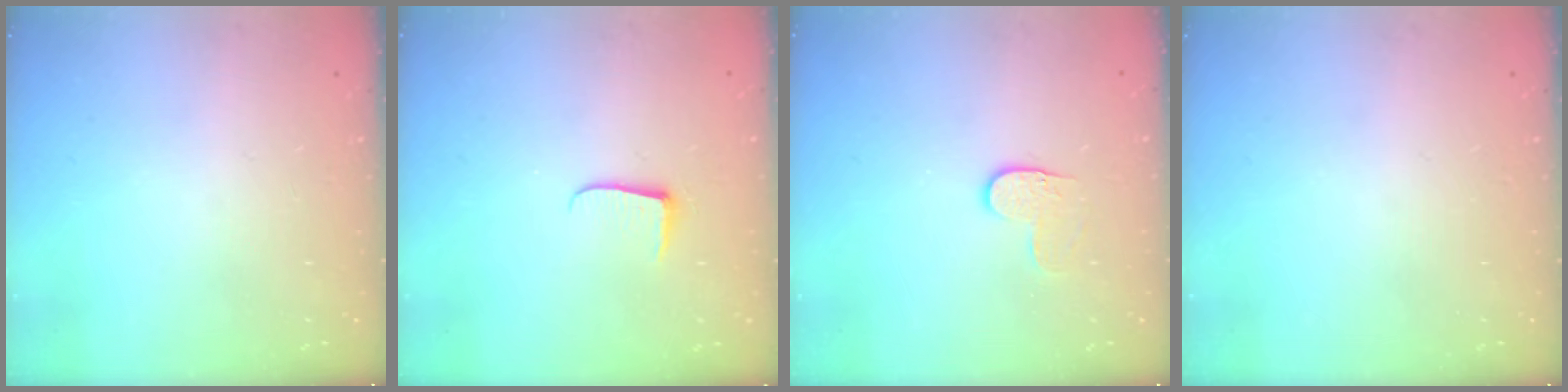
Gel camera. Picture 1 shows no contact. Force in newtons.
{"total": 4.9, "press": 4.8, "slide": 0.6}
{"total": 3.7, "press": 3.7, "slide": 0.2}
{"total": 0.0}